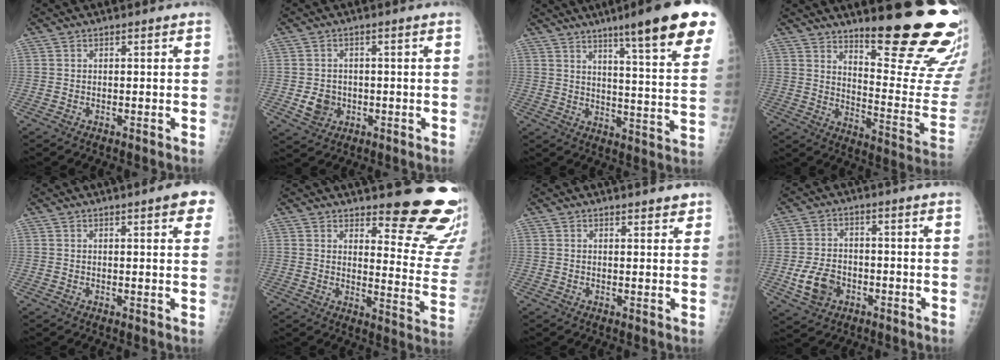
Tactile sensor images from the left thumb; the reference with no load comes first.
{"total": 4.3, "force": [-0.9, 3.8, 1.9], "torque": [-0.016, 0.004, -0.007]}
{"total": 20.1, "force": [12.8, 2.1, 15.4], "torque": [-0.187, -0.057, 0.170]}
{"total": 22.1, "force": [15.9, 4.2, 14.8], "torque": [-0.171, -0.134, 0.221]}
{"total": 5.5, "force": [3.0, 1.1, 4.6], "torque": [-0.040, -0.004, 0.032]}
{"total": 16.3, "force": [12.9, 4.0, 9.1], "torque": [-0.068, -0.122, 0.156]}
{"total": 2.8, "force": [2.3, 0.9, 1.3], "torque": [-0.001, -0.010, 0.028]}
{"total": 7.3, "force": [-2.4, 5.4, 4.3], "torque": [-0.072, 0.011, -0.039]}